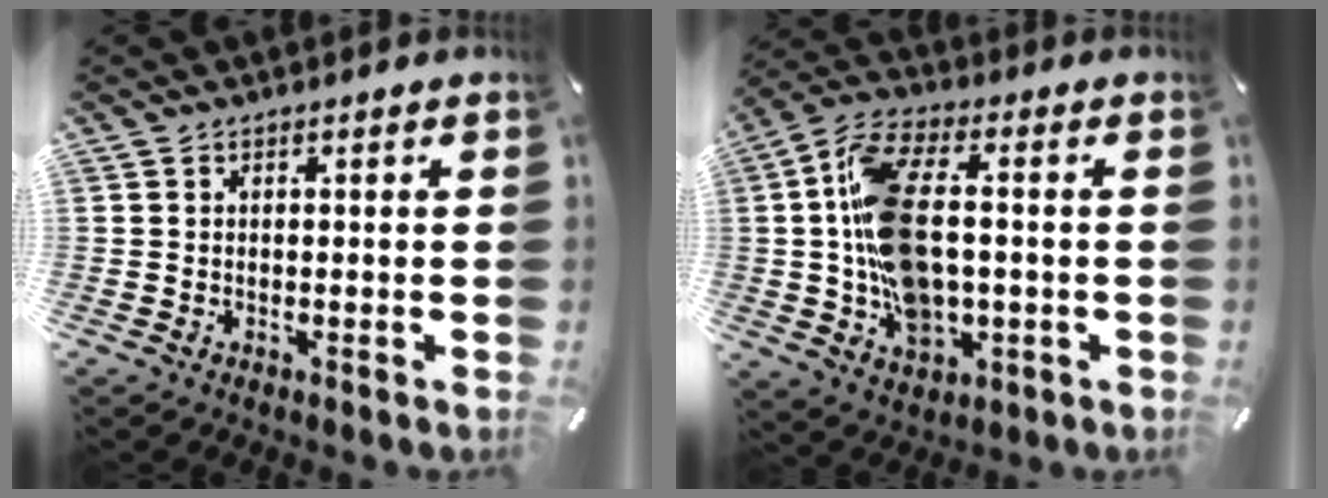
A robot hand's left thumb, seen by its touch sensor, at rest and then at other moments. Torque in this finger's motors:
{"motor_torque": [1.88, 3.13, 0.53, -0.10, 0.23]}